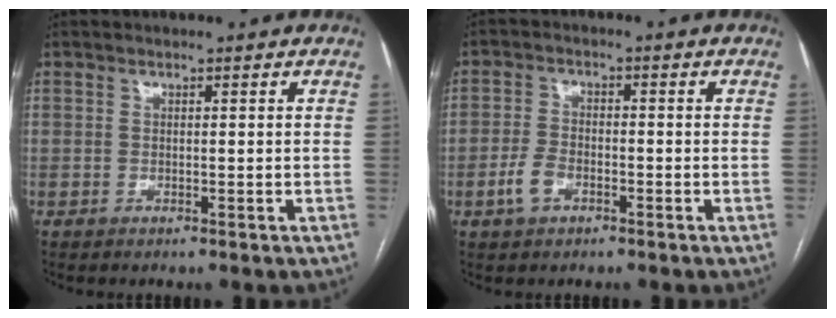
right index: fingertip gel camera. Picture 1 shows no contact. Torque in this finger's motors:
{"motor_torque": [0.50, -0.48, 0.12, 0.04]}